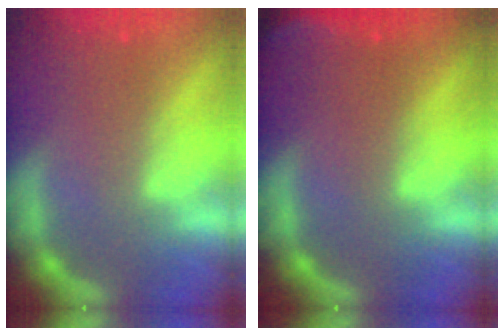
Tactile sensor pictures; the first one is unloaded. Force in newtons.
{"total": 2.9}